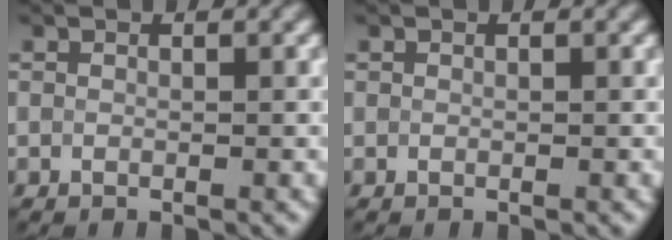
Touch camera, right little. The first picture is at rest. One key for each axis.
{"total": 0.0}